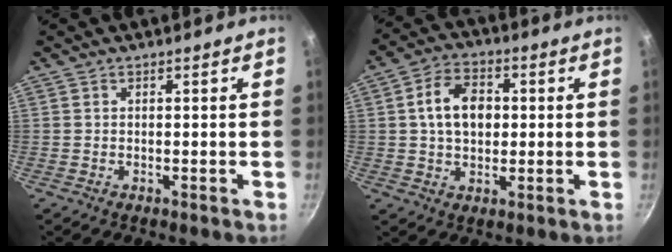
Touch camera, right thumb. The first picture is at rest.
{"total": 9.9, "force": [1.2, 6.9, 6.9], "torque": [-0.098, 0.014, 0.012]}